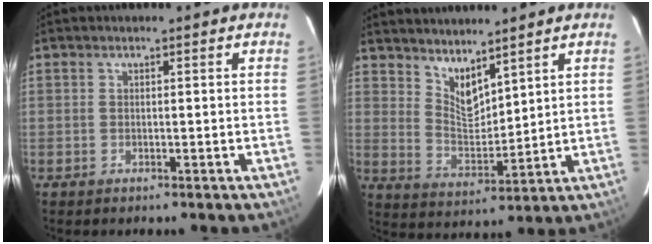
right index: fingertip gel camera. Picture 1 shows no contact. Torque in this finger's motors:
{"motor_torque": [-0.08, 0.19, -0.02, 0.00]}